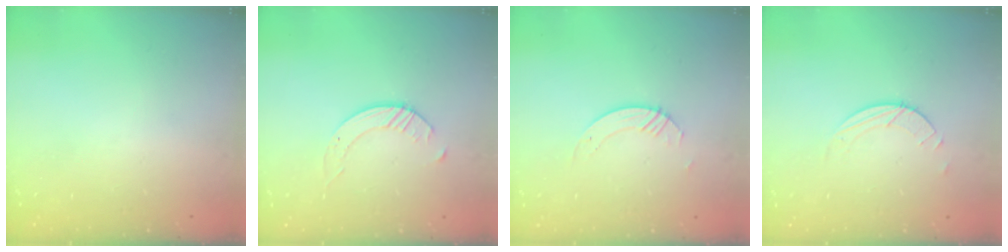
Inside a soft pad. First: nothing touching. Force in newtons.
{"total": 2.6, "press": 2.6, "slide": 0.3}
{"total": 2.8, "press": 2.8, "slide": 0.2}
{"total": 1.5, "press": 1.5, "slide": 0.1}